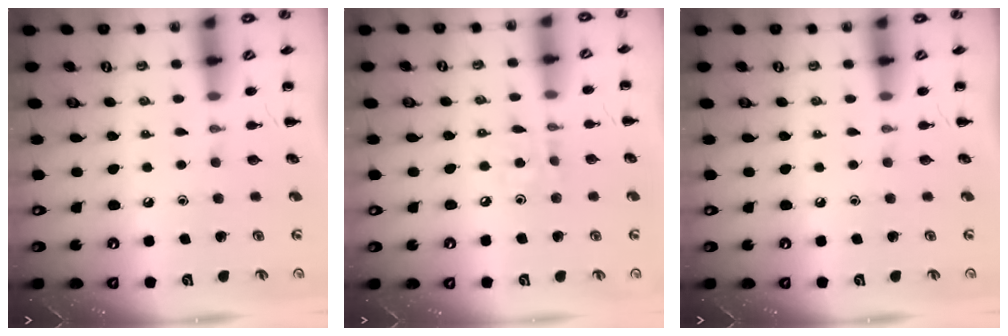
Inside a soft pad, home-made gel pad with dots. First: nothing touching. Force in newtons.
{"total": 4.2, "press": 4.2, "slide": 0.7}
{"total": 0.0}